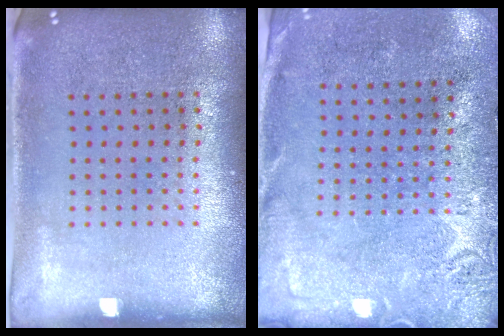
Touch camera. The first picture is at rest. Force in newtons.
{"total": 2.8, "press": 2.3, "slide": 1.6}